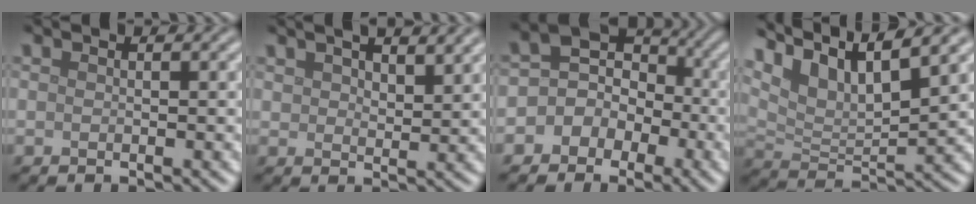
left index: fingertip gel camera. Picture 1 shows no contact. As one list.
[{"total": 5.7, "force": [3.7, 2.4, 3.5], "torque": [-0.045, 0.011, 0.051]}, {"total": 5.9, "force": [-1.1, 5.4, 2.0], "torque": [-0.015, 0.032, -0.048]}, {"total": 8.8, "force": [6.2, 2.5, 5.7], "torque": [-0.113, 0.005, 0.112]}]